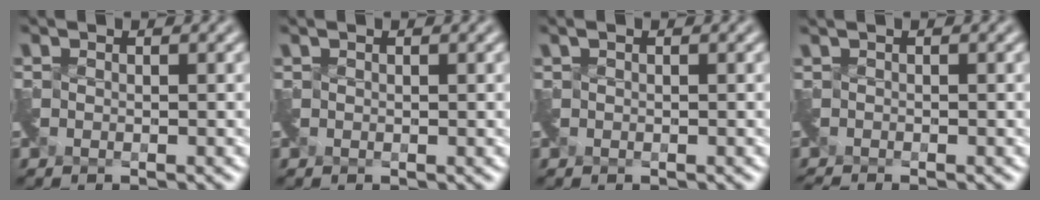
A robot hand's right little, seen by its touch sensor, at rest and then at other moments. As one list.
[{"total": 0.5, "force": [0.4, 0.2, 0.3], "torque": [-0.005, 0.004, 0.008]}, {"total": 0.0}, {"total": 1.6, "force": [-1.1, -0.1, 1.1], "torque": [-0.019, -0.011, -0.025]}]